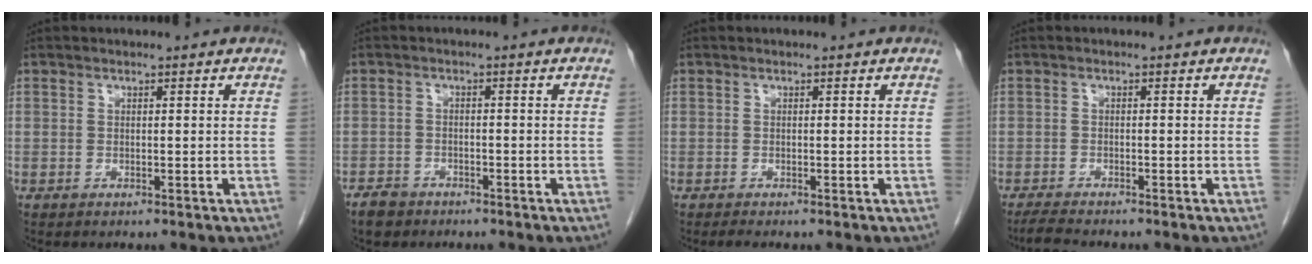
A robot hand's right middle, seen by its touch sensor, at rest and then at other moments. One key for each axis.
{"total": 3.0, "fx": -2.4, "fy": 1.7, "fz": 0.6, "tx": -0.018, "ty": 0.002, "tz": -0.038}
{"total": 0.8, "fx": -0.7, "fy": 0.0, "fz": 0.4, "tx": -0.012, "ty": -0.003, "tz": -0.011}
{"total": 3.4, "fx": -3.0, "fy": 0.0, "fz": 1.4, "tx": -0.034, "ty": -0.015, "tz": -0.051}